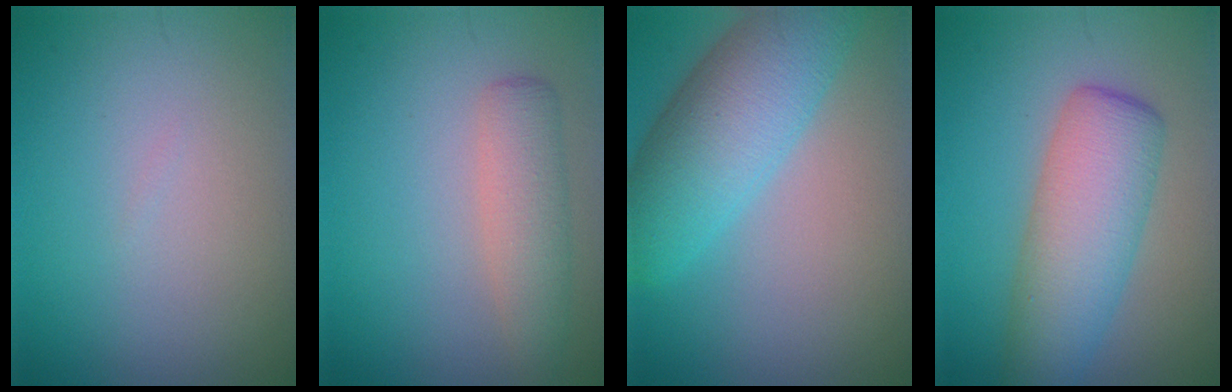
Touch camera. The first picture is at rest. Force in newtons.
{"total": 3.2, "press": 3.2, "slide": 0.3}
{"total": 7.8, "press": 7.8, "slide": 0.2}
{"total": 6.6, "press": 6.6, "slide": 0.1}